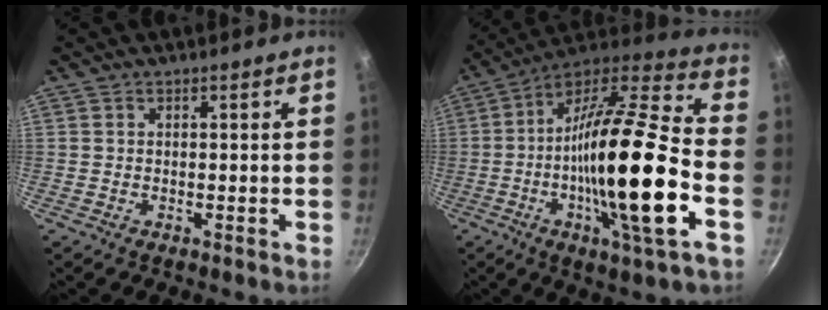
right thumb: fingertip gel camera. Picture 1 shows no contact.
{"total": 26.2, "force": [-5.7, 5.3, 25.0], "torque": [-0.423, 0.016, -0.110]}